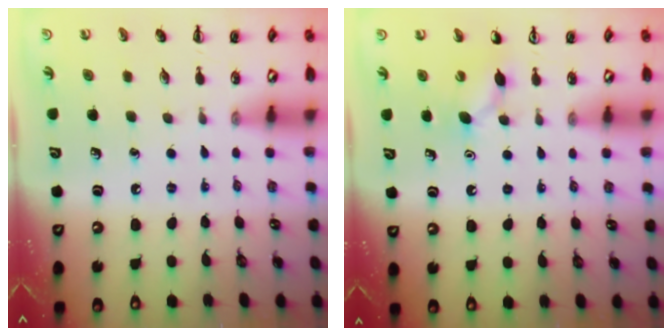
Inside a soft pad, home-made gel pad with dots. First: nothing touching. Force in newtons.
{"total": 5.5, "press": 5.3, "slide": 1.6}